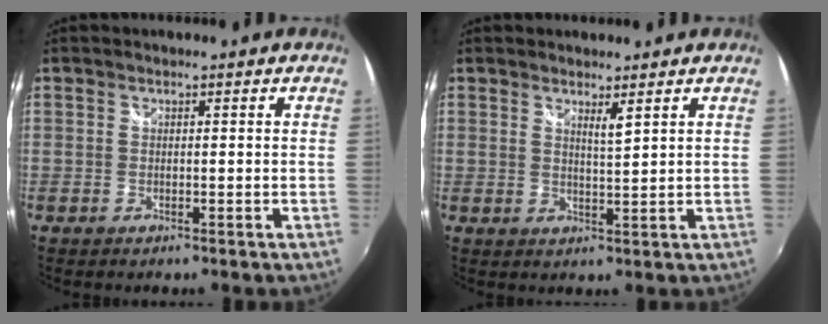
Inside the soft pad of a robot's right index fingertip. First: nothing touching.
{"total": 2.4, "force": [1.6, 0.0, 1.8], "torque": [-0.032, -0.005, 0.024]}